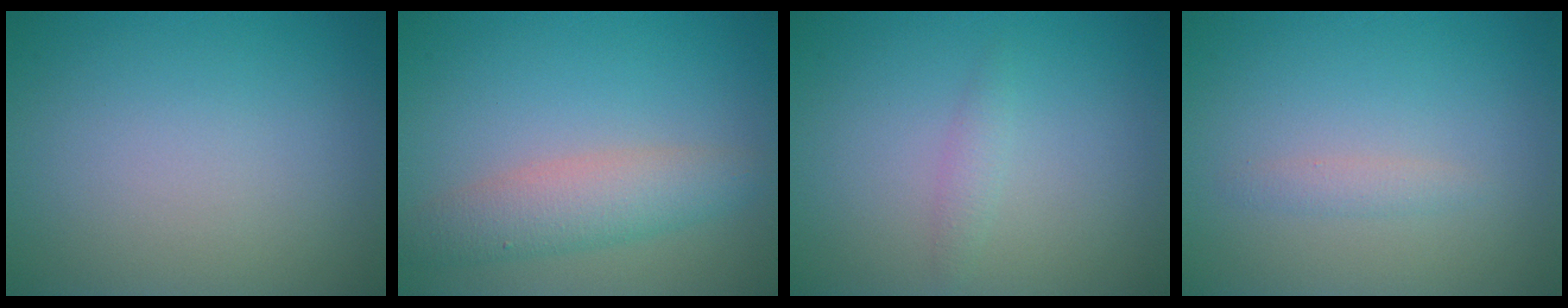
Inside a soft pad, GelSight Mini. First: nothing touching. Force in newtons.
{"total": 4.0, "press": 4.0, "slide": 0.1}
{"total": 1.0, "press": 1.0, "slide": 0.1}
{"total": 1.0, "press": 1.0, "slide": 0.0}